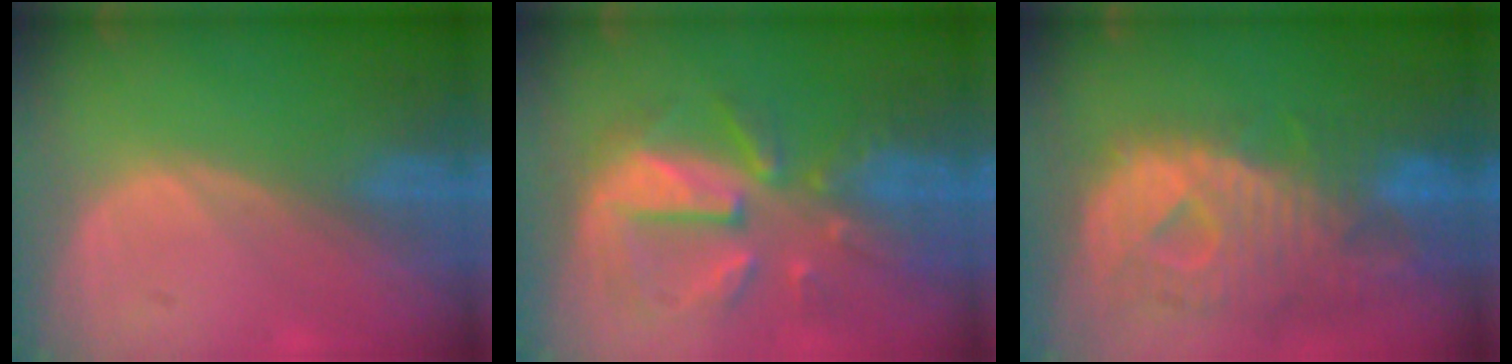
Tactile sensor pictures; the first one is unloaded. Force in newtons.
{"total": 10.1, "press": 9.2, "slide": 4.3}
{"total": 12.4, "press": 10.7, "slide": 6.3}